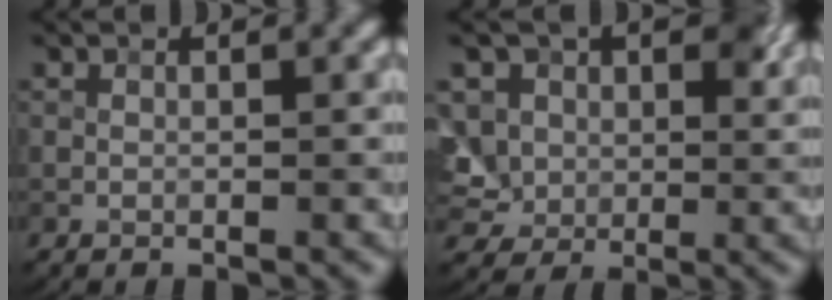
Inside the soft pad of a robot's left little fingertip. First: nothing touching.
{"total": 8.9, "force": [3.0, 6.9, 4.7], "torque": [-0.101, 0.020, 0.036]}